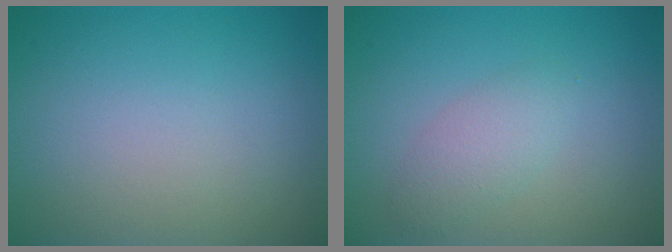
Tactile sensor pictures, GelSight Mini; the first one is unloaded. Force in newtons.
{"total": 2.1, "press": 2.1, "slide": 0.1}